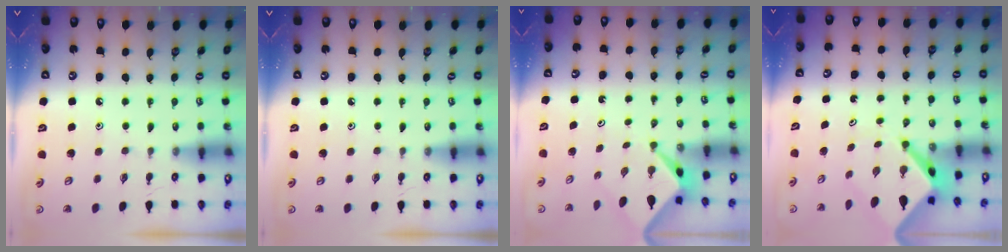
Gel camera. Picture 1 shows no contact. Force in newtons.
{"total": 0.0}
{"total": 2.4, "press": 2.4, "slide": 0.2}
{"total": 5.9, "press": 5.9, "slide": 0.4}